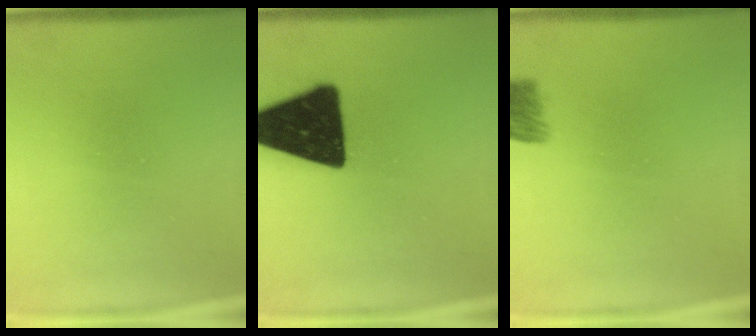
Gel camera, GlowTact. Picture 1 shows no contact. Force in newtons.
{"total": 19.3}
{"total": 3.9}